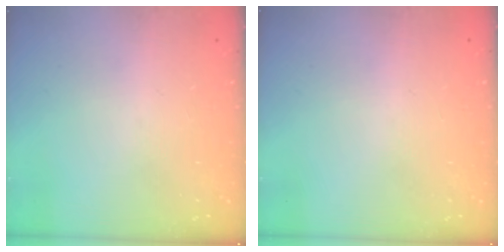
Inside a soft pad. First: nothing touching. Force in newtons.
{"total": 2.4, "press": 2.4, "slide": 0.2}